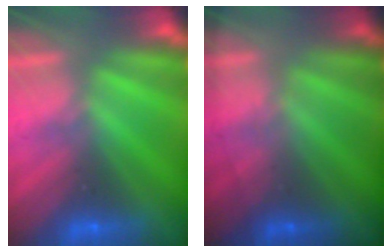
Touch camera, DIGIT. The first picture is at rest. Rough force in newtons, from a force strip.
{"total": 1.8}